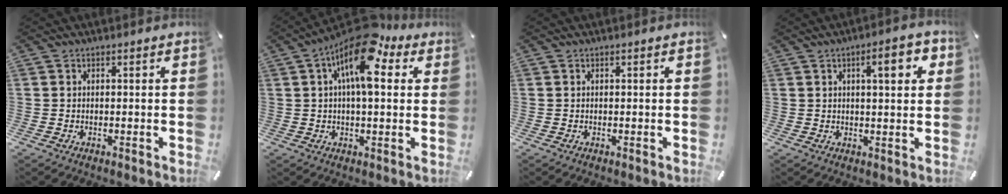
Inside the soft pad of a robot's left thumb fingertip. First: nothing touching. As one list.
[{"total": 14.3, "force": [6.3, 5.8, 11.4], "torque": [-0.183, -0.033, 0.102]}, {"total": 0.0}, {"total": 7.3, "force": [2.9, 2.1, 6.3], "torque": [-0.088, -0.008, 0.039]}]